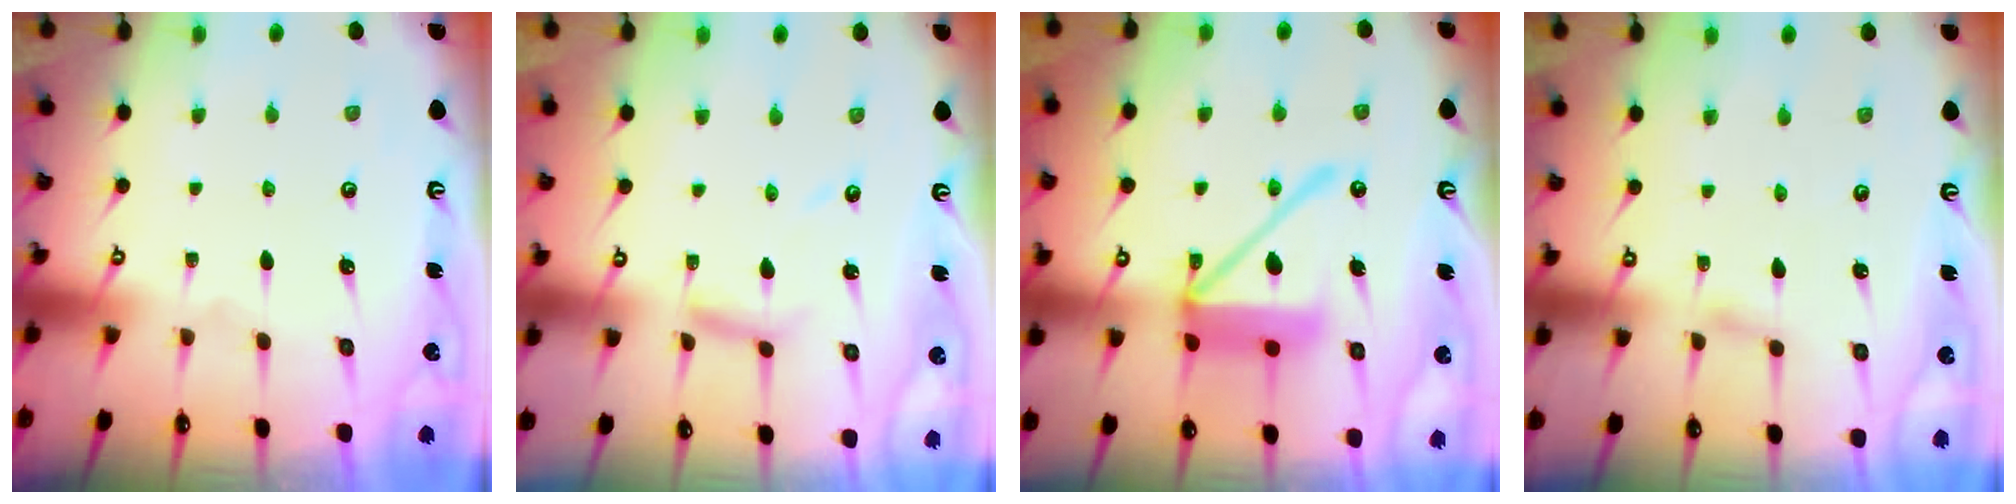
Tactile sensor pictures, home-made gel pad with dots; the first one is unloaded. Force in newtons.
{"total": 6.0, "press": 6.0, "slide": 0.2}
{"total": 15.4, "press": 15.2, "slide": 2.3}
{"total": 1.9, "press": 1.9, "slide": 0.2}